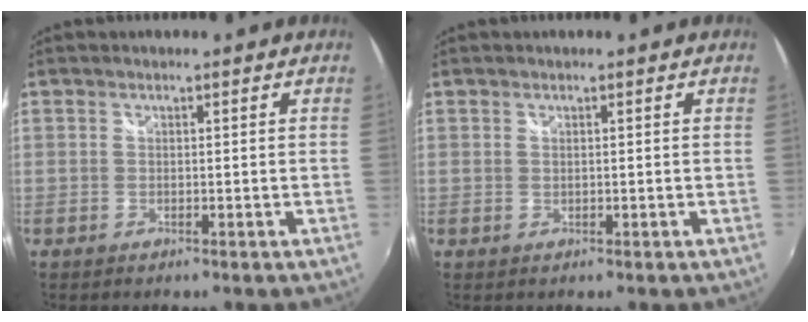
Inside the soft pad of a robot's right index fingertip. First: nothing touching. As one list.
[{"total": 0.0}]